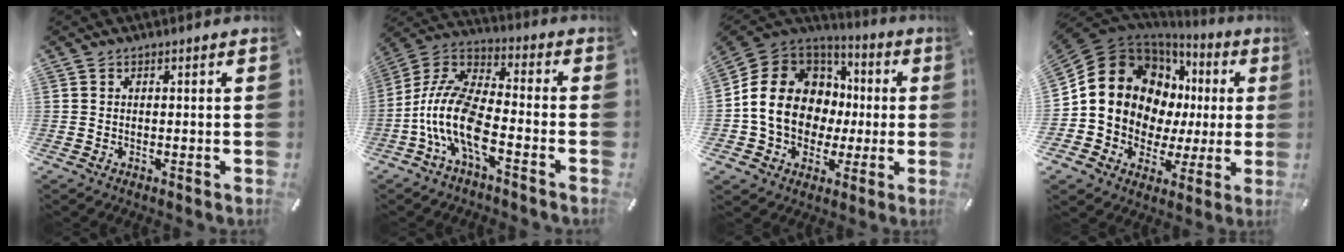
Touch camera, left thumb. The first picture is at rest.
{"total": 13.9, "force": [-6.1, 5.8, 11.1], "torque": [-0.242, 0.000, -0.114]}
{"total": 16.9, "force": [-1.6, 14.5, 8.5], "torque": [-0.173, 0.010, -0.024]}
{"total": 16.6, "force": [4.2, 13.5, 8.5], "torque": [-0.159, -0.033, 0.089]}